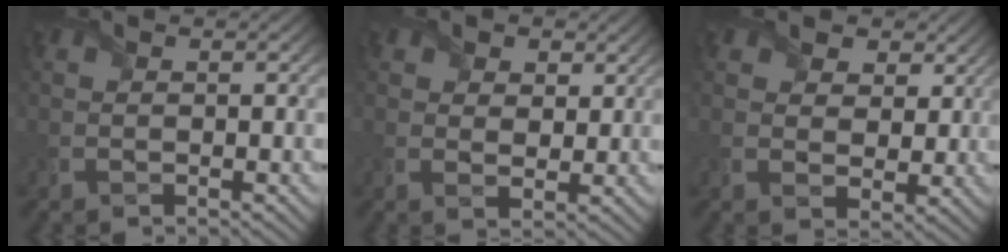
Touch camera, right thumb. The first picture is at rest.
{"total": 3.9, "force": [2.1, 2.7, 1.9], "torque": [-0.039, -0.008, 0.027]}
{"total": 7.5, "force": [3.7, 5.5, 3.5], "torque": [-0.089, -0.002, 0.062]}